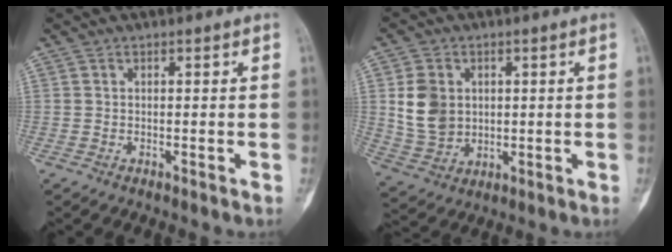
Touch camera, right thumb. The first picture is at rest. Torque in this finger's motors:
{"motor_torque": [0.72, 1.23, 0.88, 0.14, 0.07]}